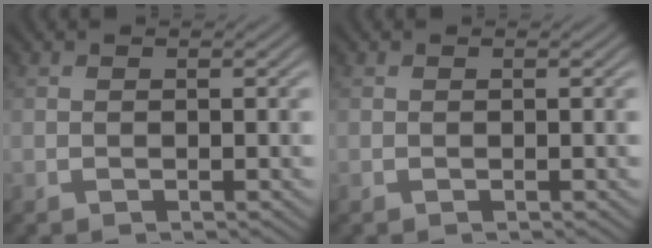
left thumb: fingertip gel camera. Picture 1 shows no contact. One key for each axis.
{"total": 0.0}